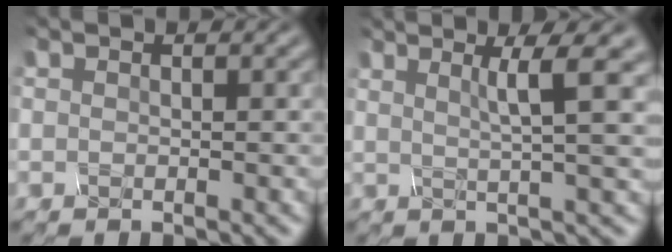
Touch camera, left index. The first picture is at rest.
{"total": 4.1, "force": [1.6, 0.2, 3.7], "torque": [-0.067, 0.005, 0.040]}